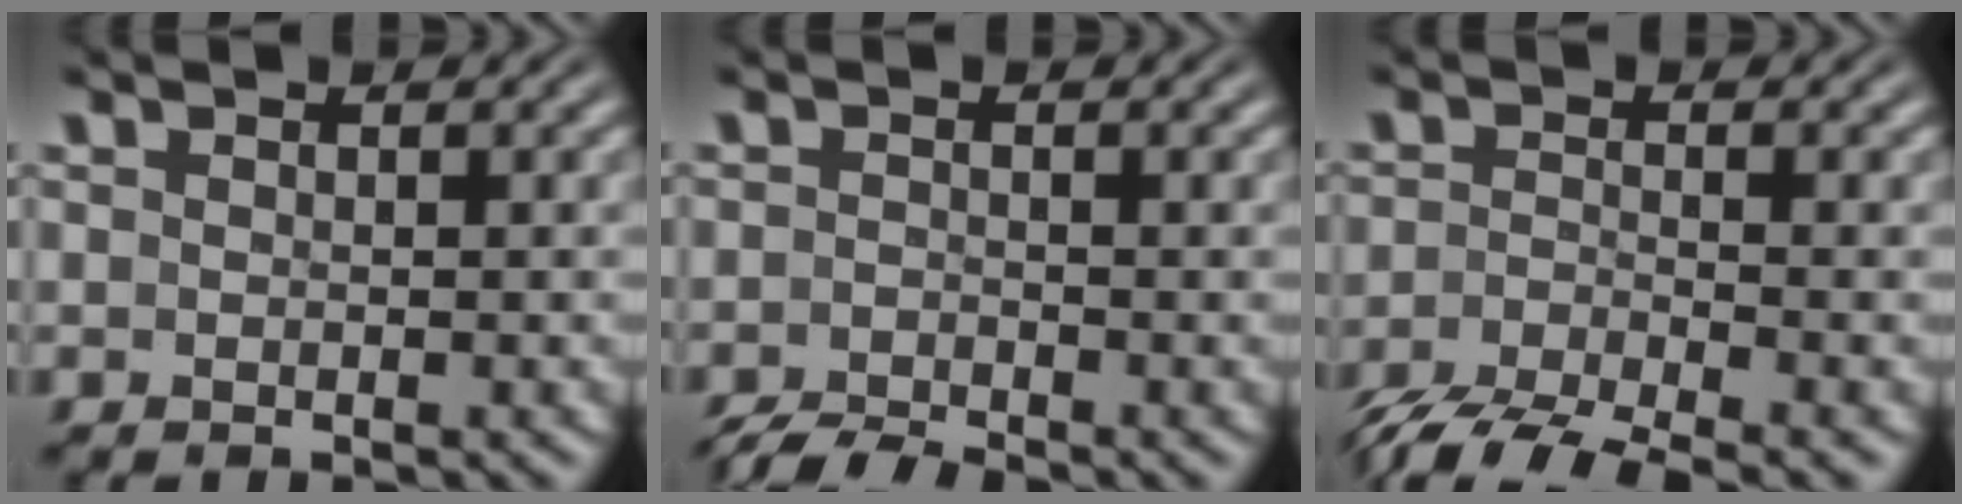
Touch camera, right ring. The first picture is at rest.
{"total": 3.5, "force": [-3.2, 0.8, 1.0], "torque": [-0.009, -0.015, -0.048]}
{"total": 6.9, "force": [-5.7, 2.0, 3.4], "torque": [-0.057, -0.019, -0.077]}